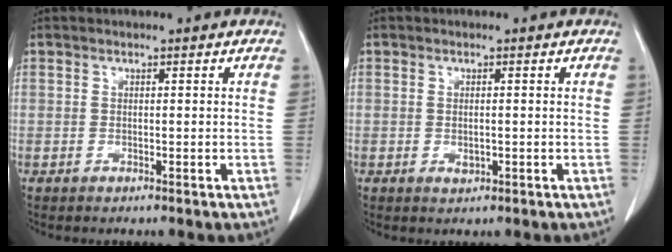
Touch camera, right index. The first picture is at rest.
{"total": 1.2, "force": [-0.2, 0.7, 0.9], "torque": [-0.018, -0.003, -0.001]}